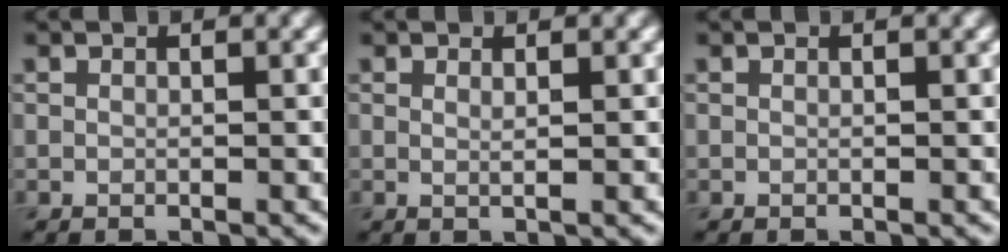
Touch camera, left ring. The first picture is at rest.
{"total": 0.9, "force": [0.4, 0.3, 0.8], "torque": [-0.006, 0.000, 0.004]}
{"total": 0.0}